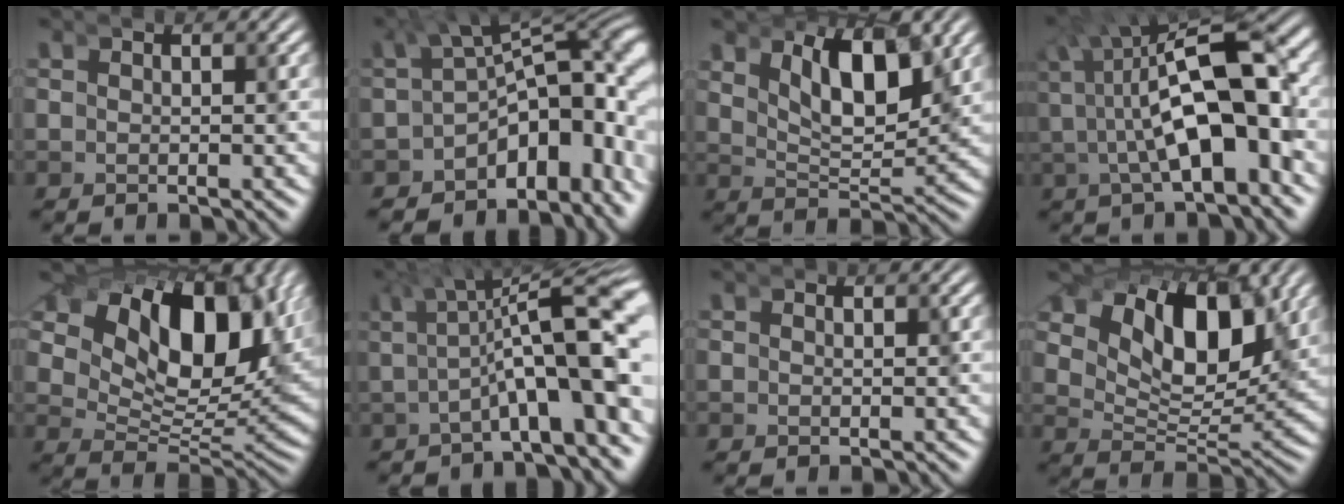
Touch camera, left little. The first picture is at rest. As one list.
[{"total": 7.1, "force": [-3.0, 3.5, 5.4], "torque": [-0.090, -0.037, -0.041]}, {"total": 6.2, "force": [1.1, 3.4, 5.1], "torque": [-0.091, -0.011, 0.017]}, {"total": 7.2, "force": [-2.4, 3.3, 5.9], "torque": [-0.109, -0.011, -0.034]}, {"total": 13.7, "force": [3.2, 8.5, 10.3], "torque": [-0.192, -0.011, 0.042]}, {"total": 6.7, "force": [-2.3, 1.4, 6.1], "torque": [-0.088, -0.002, -0.038]}, {"total": 0.6, "force": [-0.4, -0.4, -0.3], "torque": [-0.002, -0.005, -0.002]}, {"total": 10.2, "force": [2.7, 5.9, 7.8], "torque": [-0.148, -0.006, 0.035]}]